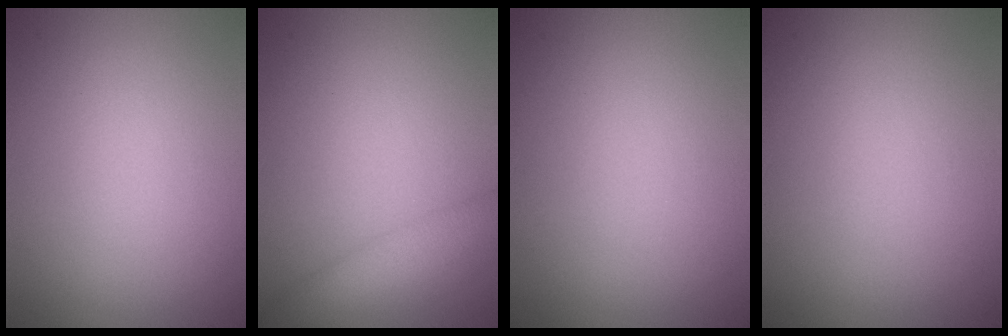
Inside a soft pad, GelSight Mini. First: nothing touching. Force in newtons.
{"total": 3.0, "press": 3.0, "slide": 0.1}
{"total": 0.0}
{"total": 0.0}